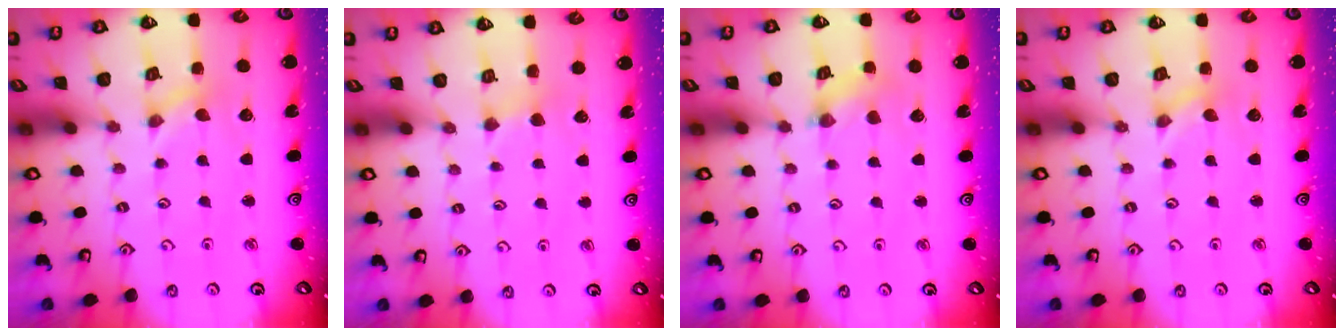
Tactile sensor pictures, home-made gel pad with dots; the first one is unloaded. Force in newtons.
{"total": 2.3, "press": 2.3, "slide": 0.3}
{"total": 2.6, "press": 2.6, "slide": 0.3}
{"total": 0.0}